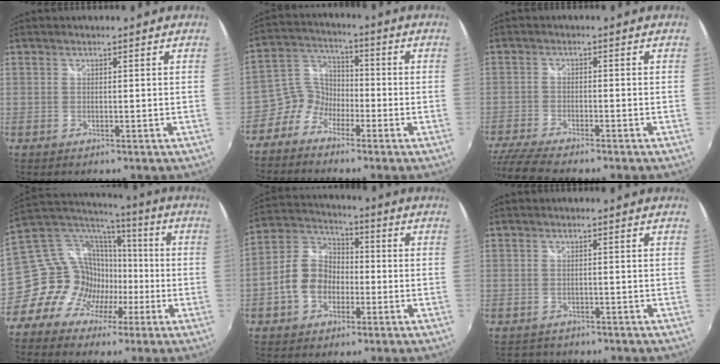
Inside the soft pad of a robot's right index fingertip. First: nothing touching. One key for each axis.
{"total": 5.7, "fx": -3.8, "fy": 4.1, "fz": 1.1, "tx": -0.023, "ty": 0.025, "tz": -0.093}
{"total": 9.7, "fx": -8.6, "fy": 1.2, "fz": 4.3, "tx": -0.123, "ty": -0.032, "tz": -0.158}
{"total": 14.5, "fx": -6.6, "fy": 12.0, "fz": 4.5, "tx": -0.099, "ty": 0.045, "tz": -0.116}
{"total": 9.5, "fx": -2.9, "fy": 7.3, "fz": 5.3, "tx": -0.117, "ty": 0.023, "tz": -0.050}
{"total": 2.5, "fx": -2.0, "fy": 1.5, "fz": -0.1, "tx": -0.004, "ty": 0.001, "tz": -0.032}